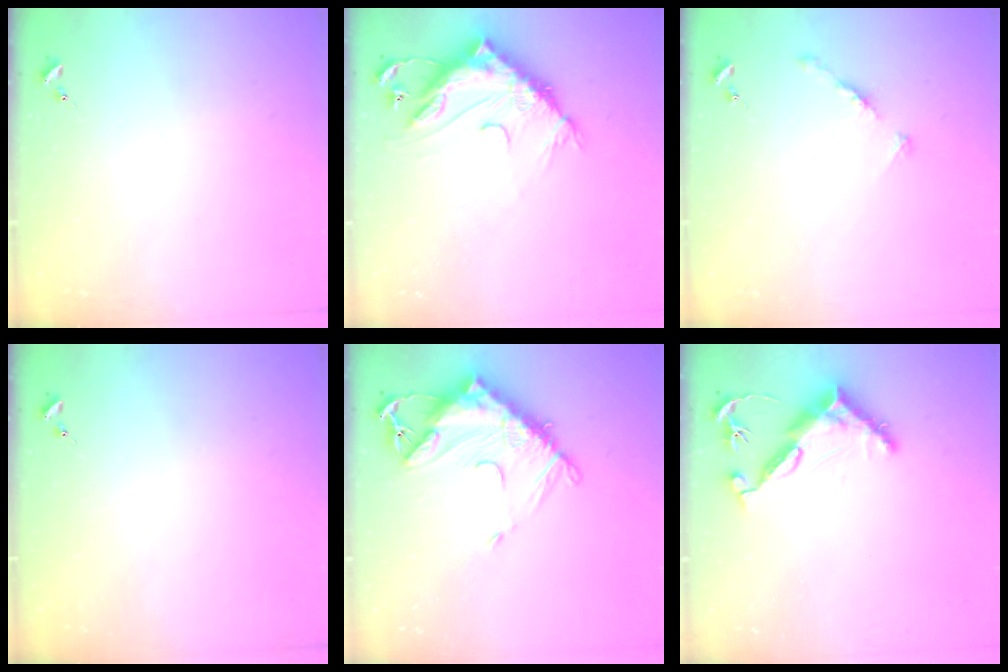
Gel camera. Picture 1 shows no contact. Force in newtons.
{"total": 15.2, "press": 15.2, "slide": 1.0}
{"total": 4.8, "press": 4.7, "slide": 0.5}
{"total": 0.0}
{"total": 14.5, "press": 14.4, "slide": 1.4}
{"total": 11.7, "press": 11.7, "slide": 1.0}